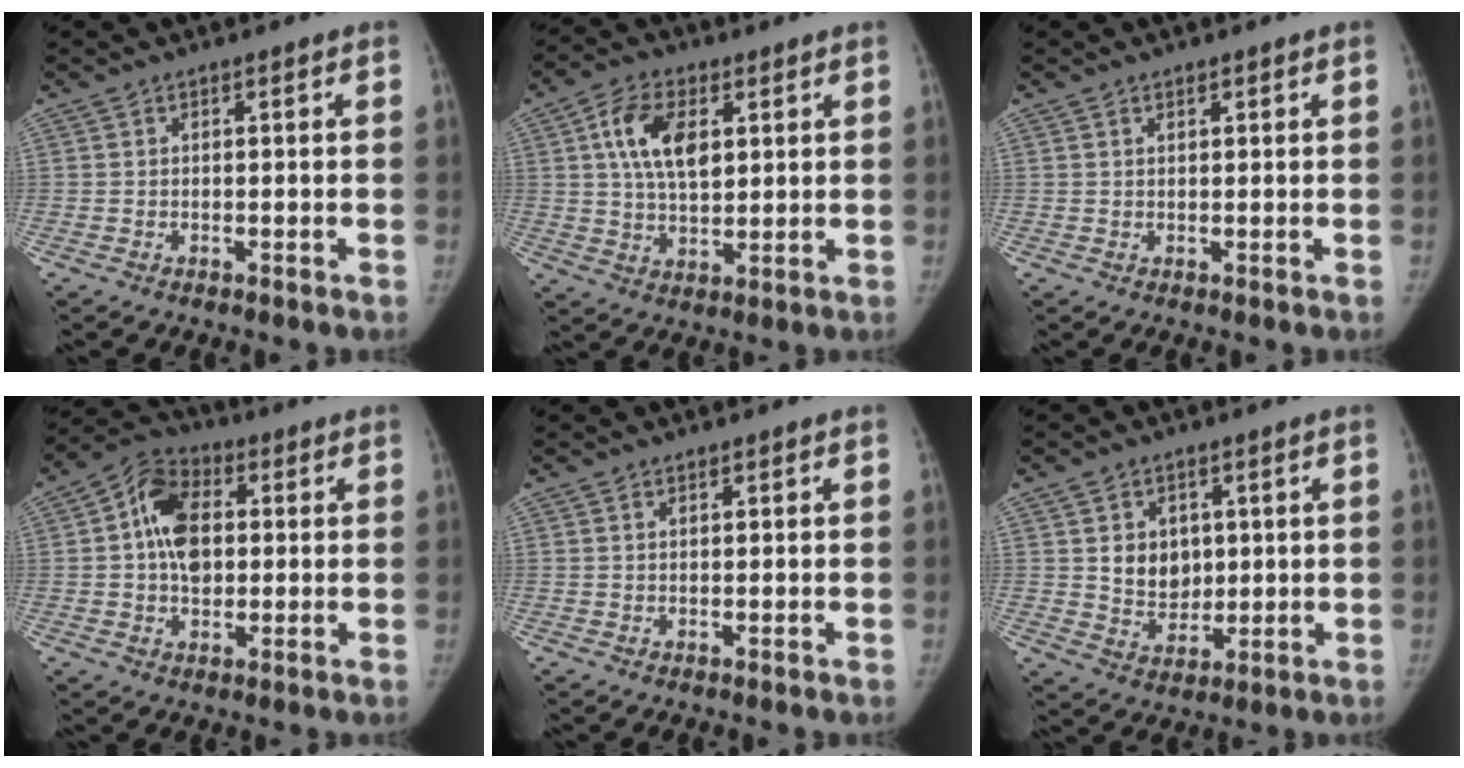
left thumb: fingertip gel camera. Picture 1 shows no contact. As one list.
[{"total": 10.5, "force": [3.1, 6.1, 8.0], "torque": [-0.131, -0.007, 0.054]}, {"total": 0.7, "force": [0.6, 0.2, 0.3], "torque": [0.000, -0.004, 0.009]}, {"total": 11.0, "force": [1.4, 7.7, 7.7], "torque": [-0.111, 0.014, 0.014]}, {"total": 0.6, "force": [0.5, 0.2, 0.2], "torque": [-0.001, -0.004, 0.009]}, {"total": 7.4, "force": [1.7, 5.9, 4.2], "torque": [-0.030, -0.017, 0.040]}]